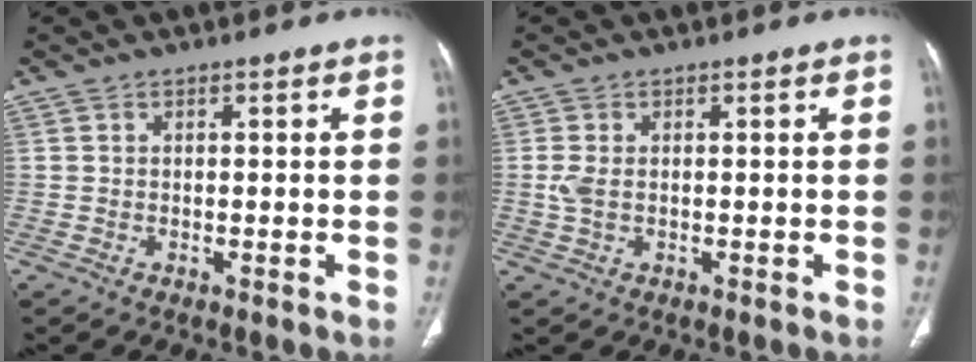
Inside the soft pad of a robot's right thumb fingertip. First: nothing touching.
{"total": 2.4, "force": [-0.1, 1.2, 2.1], "torque": [-0.061, 0.002, 0.000]}